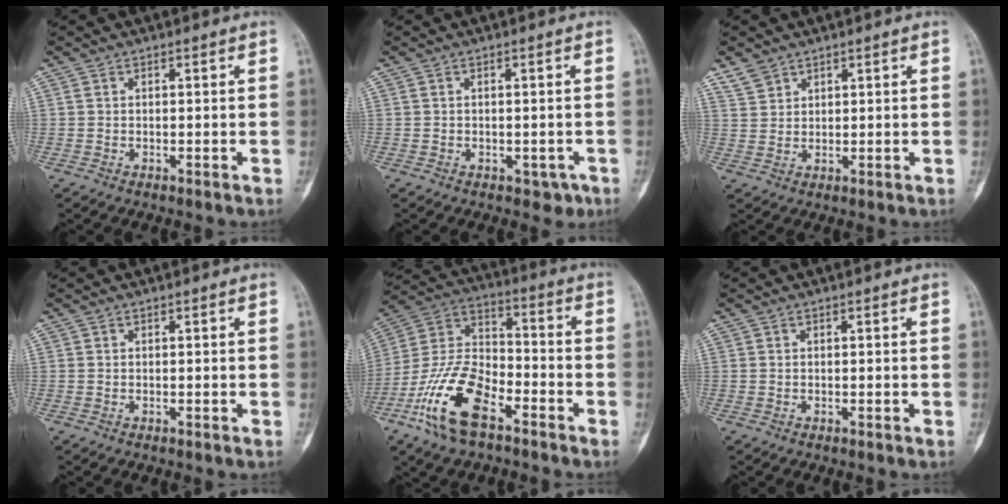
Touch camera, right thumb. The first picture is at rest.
{"total": 2.5, "force": [-1.1, 1.9, 1.2], "torque": [0.000, 0.007, -0.009]}
{"total": 3.1, "force": [2.5, 1.9, 0.5], "torque": [0.001, -0.007, 0.051]}
{"total": 0.0}
{"total": 16.9, "force": [-8.9, 8.0, 11.9], "torque": [-0.234, 0.049, -0.177]}
{"total": 0.0}